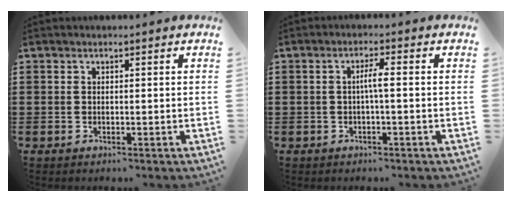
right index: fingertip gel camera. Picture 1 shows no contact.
{"total": 2.5, "force": [-0.3, 0.1, 2.5], "torque": [-0.047, 0.000, -0.008]}